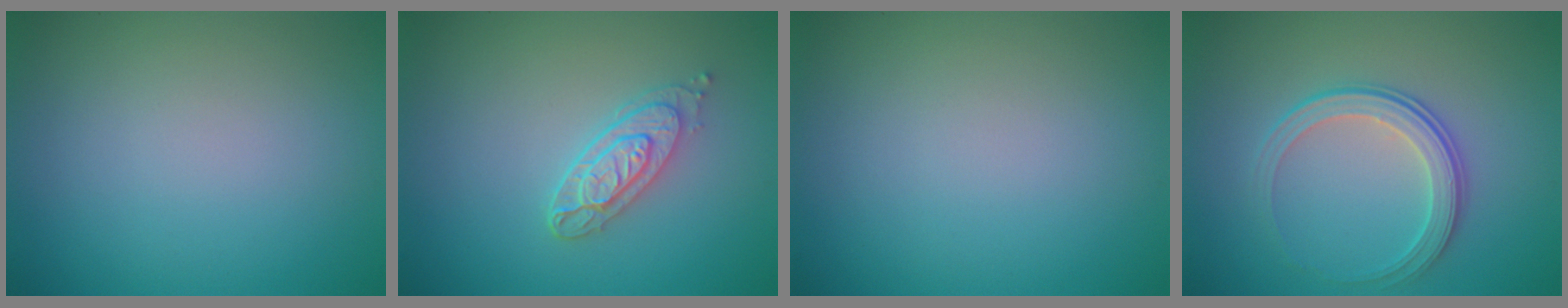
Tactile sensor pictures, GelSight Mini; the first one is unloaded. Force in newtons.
{"total": 3.2, "press": 2.6, "slide": 1.9}
{"total": 0.0}
{"total": 3.3, "press": 2.8, "slide": 1.8}